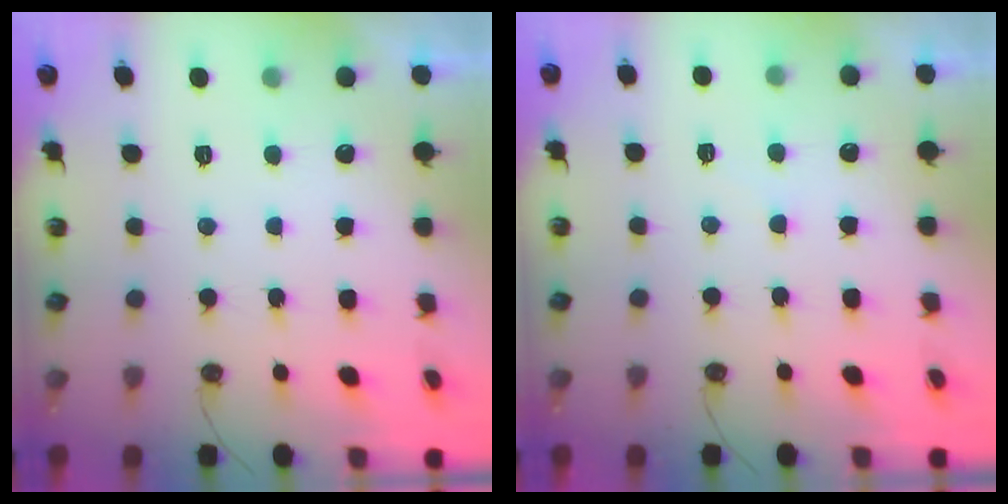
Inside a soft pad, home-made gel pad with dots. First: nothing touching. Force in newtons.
{"total": 3.7, "press": 3.6, "slide": 0.4}